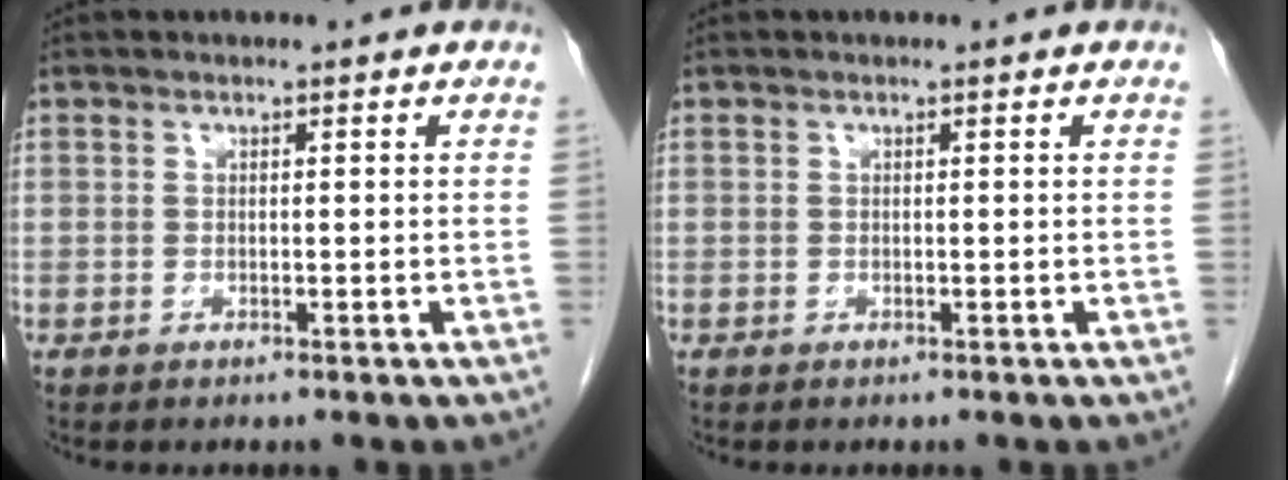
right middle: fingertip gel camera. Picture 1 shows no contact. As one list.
[{"total": 0.0}]